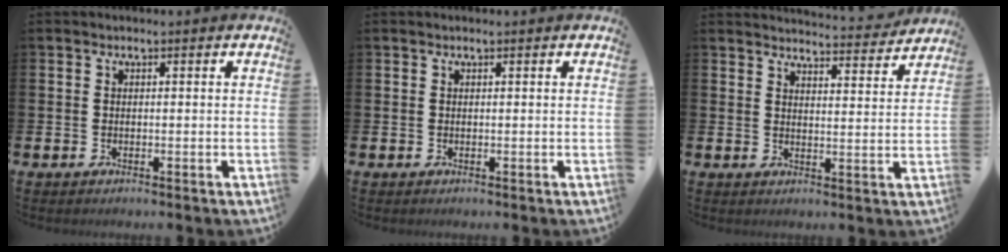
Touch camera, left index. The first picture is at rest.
{"total": 0.0}
{"total": 4.1, "force": [4.1, 0.1, 0.3], "torque": [0.000, -0.034, 0.068]}